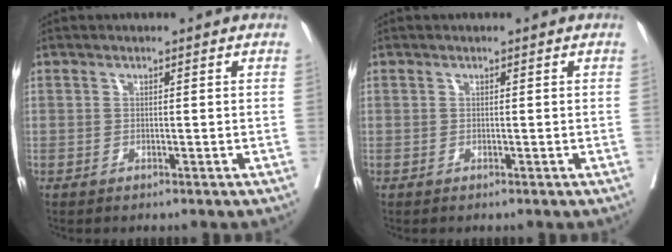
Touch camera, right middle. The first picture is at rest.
{"total": 0.0}